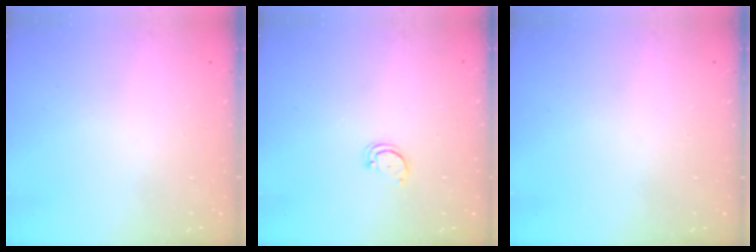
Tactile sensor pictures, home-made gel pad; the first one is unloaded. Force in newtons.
{"total": 2.2, "press": 2.1, "slide": 0.4}
{"total": 0.0}